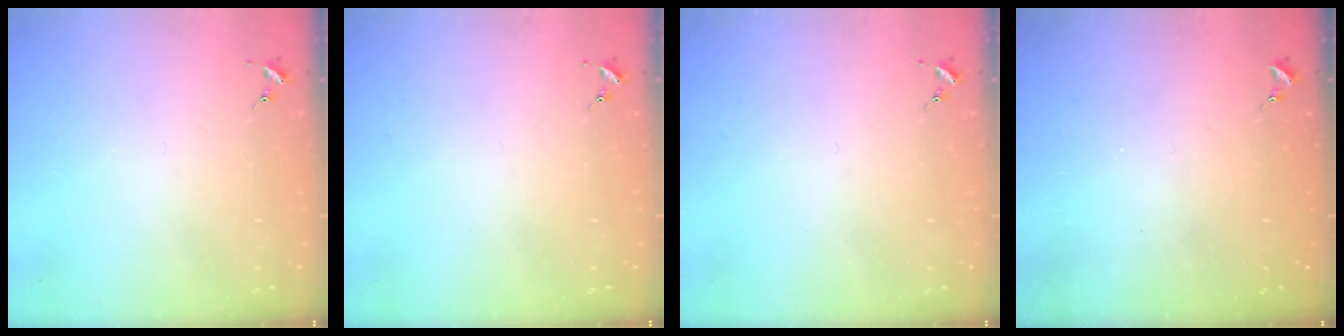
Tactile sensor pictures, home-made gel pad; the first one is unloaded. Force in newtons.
{"total": 0.0}
{"total": 0.0}
{"total": 0.0}